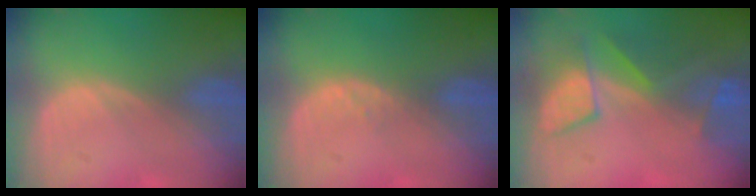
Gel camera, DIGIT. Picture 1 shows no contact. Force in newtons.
{"total": 1.0, "press": 1.0, "slide": 0.2}
{"total": 8.0, "press": 7.4, "slide": 2.9}